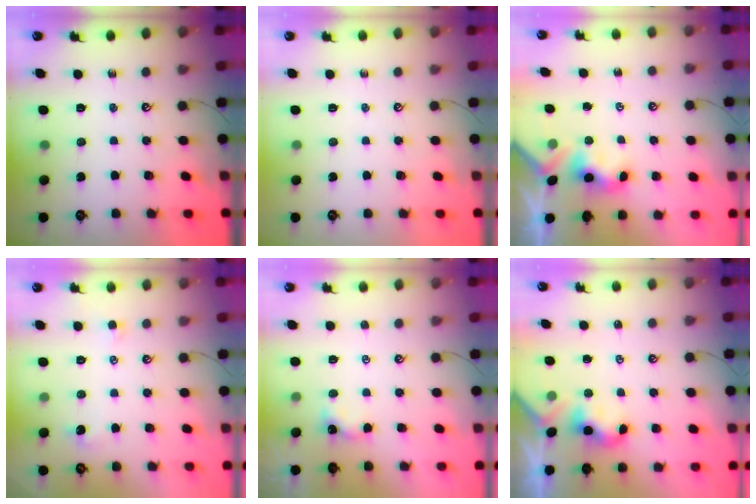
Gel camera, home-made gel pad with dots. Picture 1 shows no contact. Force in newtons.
{"total": 0.0}
{"total": 3.4, "press": 3.4, "slide": 0.3}
{"total": 0.5, "press": 0.1, "slide": 0.5}
{"total": 1.6, "press": 1.5, "slide": 0.5}
{"total": 2.0, "press": 2.0, "slide": 0.2}